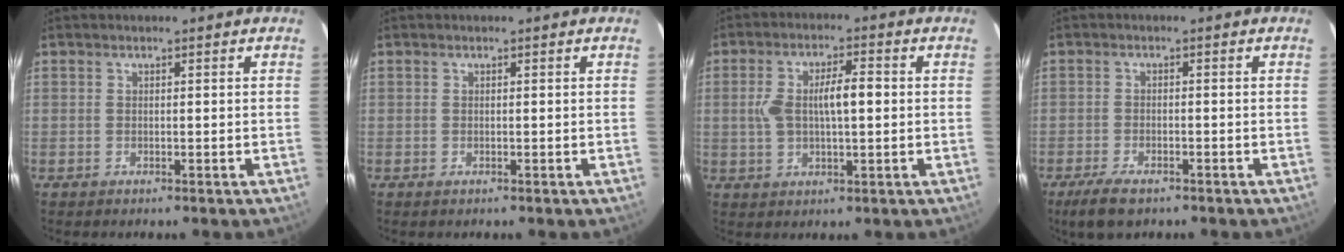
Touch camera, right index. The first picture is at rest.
{"total": 0.0}
{"total": 7.4, "force": [0.5, 2.3, 7.0], "torque": [-0.138, 0.017, 0.014]}
{"total": 4.8, "force": [-3.5, 1.6, 2.9], "torque": [-0.059, -0.009, -0.059]}